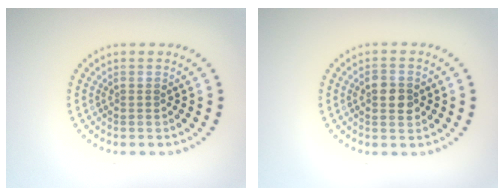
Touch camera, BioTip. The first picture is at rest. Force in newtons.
{"total": 2.5, "press": 2.5, "slide": 0.1}